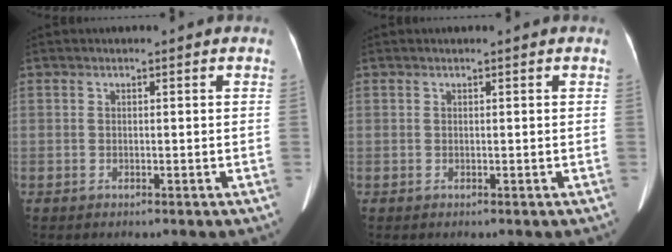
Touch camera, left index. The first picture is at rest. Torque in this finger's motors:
{"motor_torque": [-0.02, 0.09, -0.07, 0.01]}